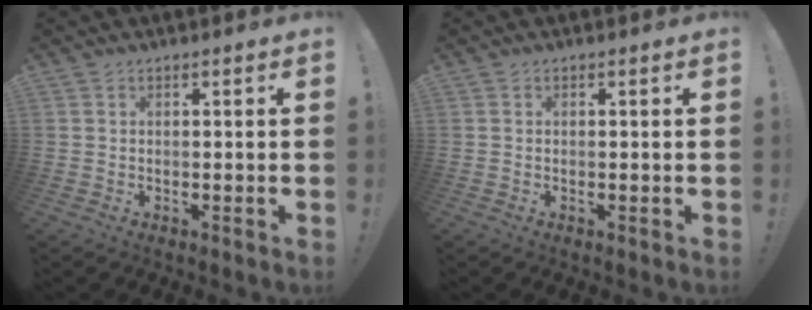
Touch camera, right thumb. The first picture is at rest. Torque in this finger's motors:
{"motor_torque": [-0.11, -0.23, 0.02, 0.04, 0.00]}